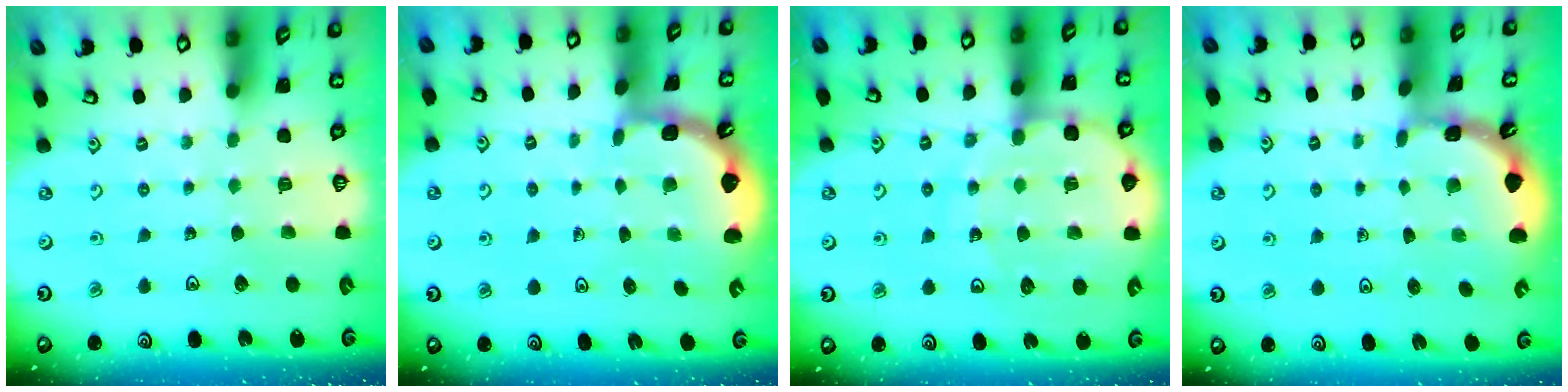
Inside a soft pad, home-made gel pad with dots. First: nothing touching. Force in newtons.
{"total": 2.0, "press": 2.0, "slide": 0.2}
{"total": 13.3, "press": 12.8, "slide": 3.5}
{"total": 1.8, "press": 1.8, "slide": 0.1}